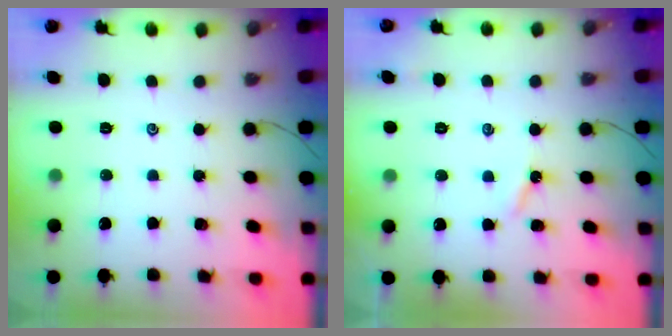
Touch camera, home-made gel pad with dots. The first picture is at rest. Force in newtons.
{"total": 2.5, "press": 2.4, "slide": 0.4}